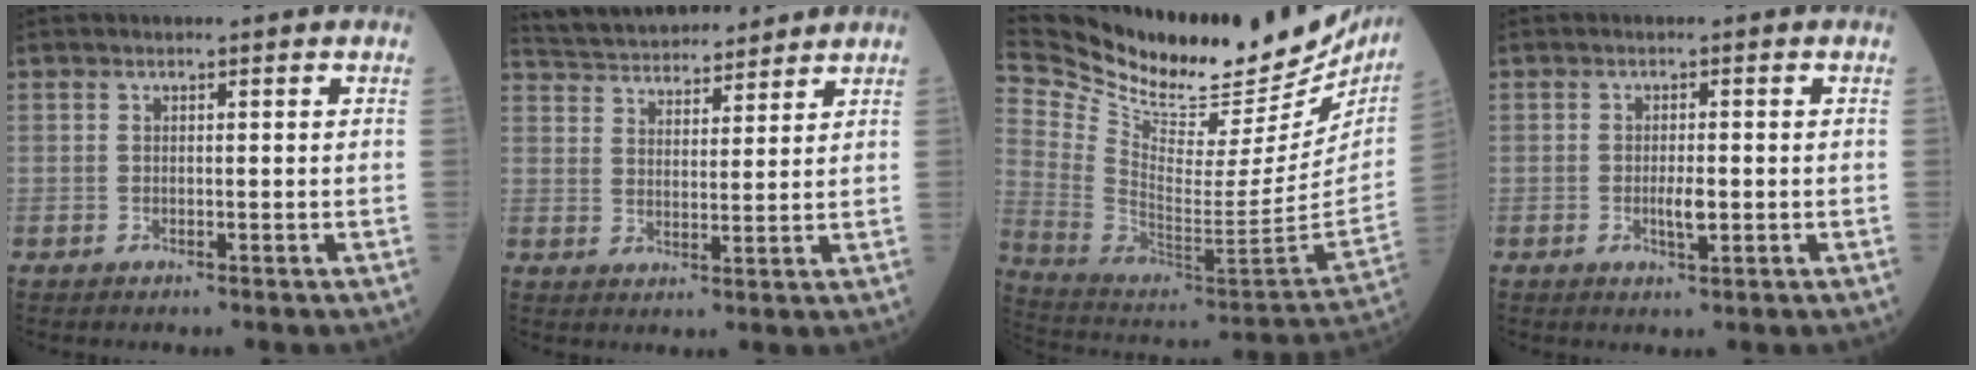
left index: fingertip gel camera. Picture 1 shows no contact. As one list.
[{"total": 14.1, "force": [13.2, 3.0, 3.9], "torque": [-0.068, 0.029, 0.213]}, {"total": 33.7, "force": [28.4, 8.7, 15.9], "torque": [-0.290, -0.068, 0.410]}, {"total": 2.1, "force": [-0.5, 0.5, 2.0], "torque": [-0.038, -0.005, -0.009]}]